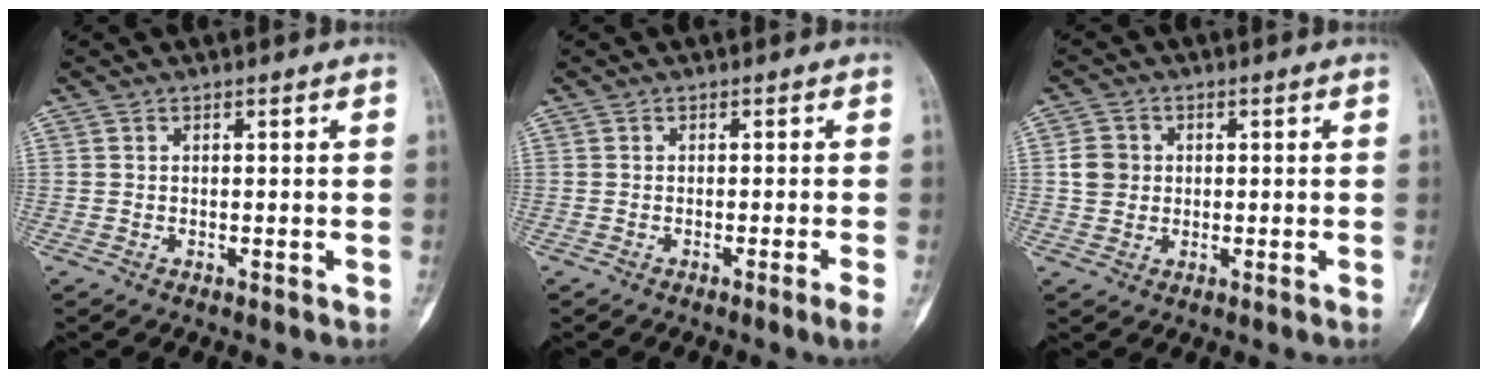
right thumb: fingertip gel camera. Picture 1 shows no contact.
{"total": 2.1, "force": [-1.0, -0.6, 1.7], "torque": [-0.035, -0.003, -0.017]}
{"total": 4.1, "force": [0.2, 3.7, 1.7], "torque": [-0.018, 0.005, 0.000]}